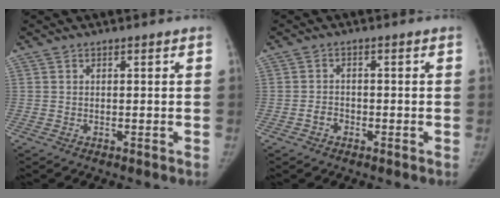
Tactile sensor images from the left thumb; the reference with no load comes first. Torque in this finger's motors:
{"motor_torque": [-0.37, 0.22, 0.47, 0.26, 0.07]}